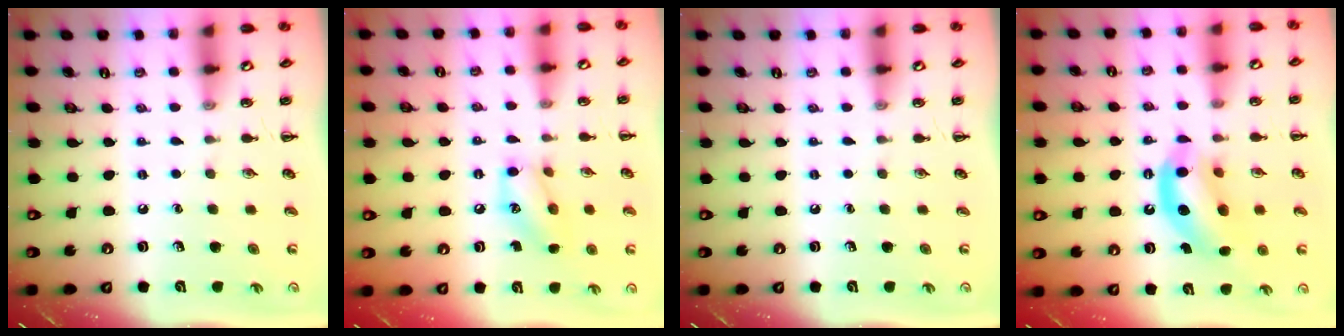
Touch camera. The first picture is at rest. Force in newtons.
{"total": 11.6, "press": 11.4, "slide": 2.1}
{"total": 0.0}
{"total": 12.1, "press": 11.6, "slide": 3.3}